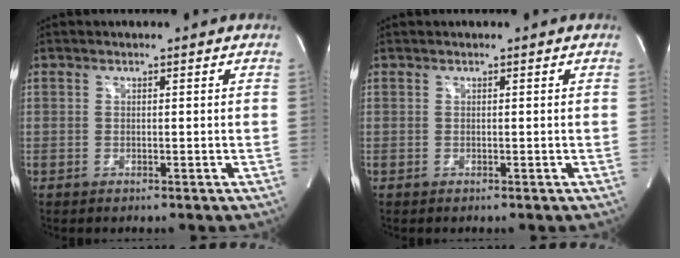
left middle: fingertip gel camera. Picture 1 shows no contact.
{"total": 0.0}